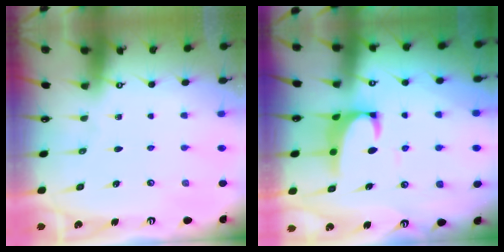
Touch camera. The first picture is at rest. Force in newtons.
{"total": 2.1, "press": 1.9, "slide": 0.9}